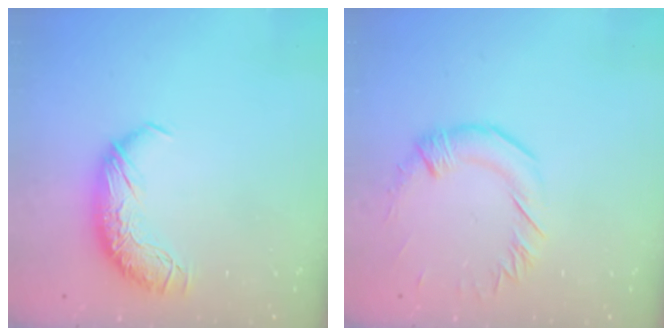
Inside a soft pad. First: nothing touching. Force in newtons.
{"total": 0.8, "press": 0.7, "slide": 0.4}